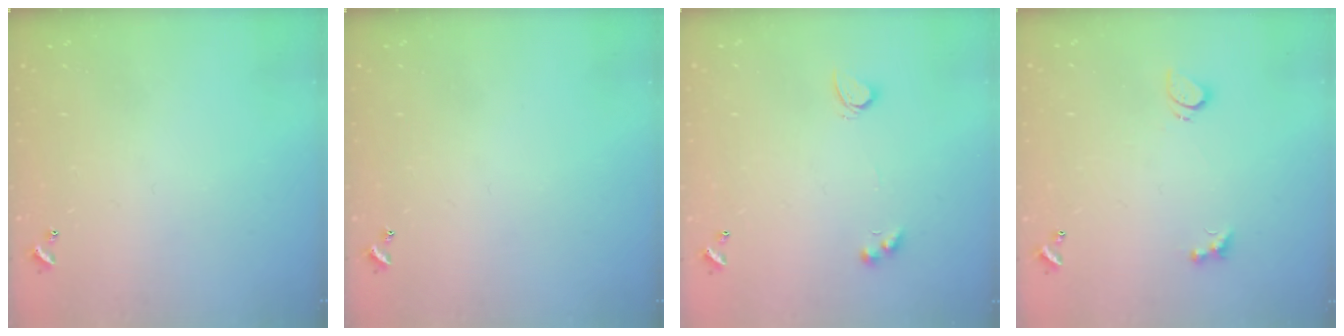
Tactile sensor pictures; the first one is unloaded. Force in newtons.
{"total": 0.0}
{"total": 4.1, "press": 3.7, "slide": 1.6}
{"total": 3.1, "press": 2.8, "slide": 1.3}